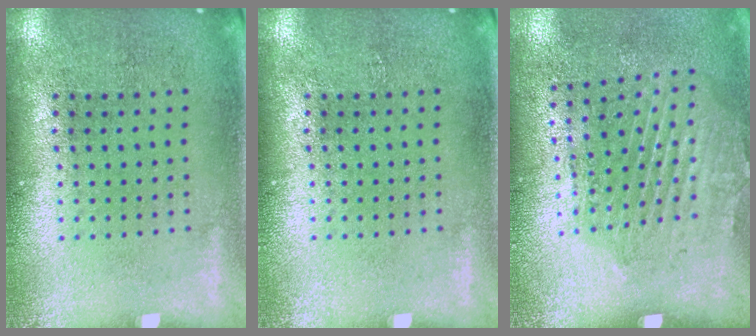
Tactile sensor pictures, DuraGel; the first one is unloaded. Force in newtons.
{"total": 0.0}
{"total": 2.0, "press": 1.1, "slide": 1.7}